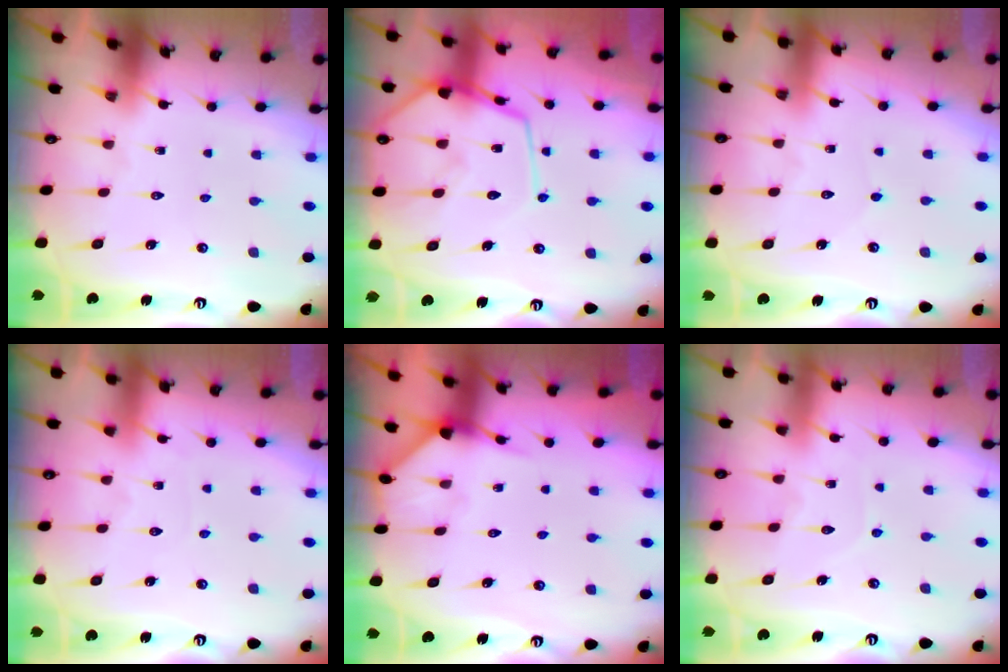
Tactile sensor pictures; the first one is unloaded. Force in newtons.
{"total": 14.6, "press": 14.5, "slide": 1.4}
{"total": 2.6, "press": 2.6, "slide": 0.2}
{"total": 2.7, "press": 2.7, "slide": 0.1}
{"total": 6.1, "press": 6.1, "slide": 0.2}
{"total": 5.5, "press": 5.4, "slide": 0.5}